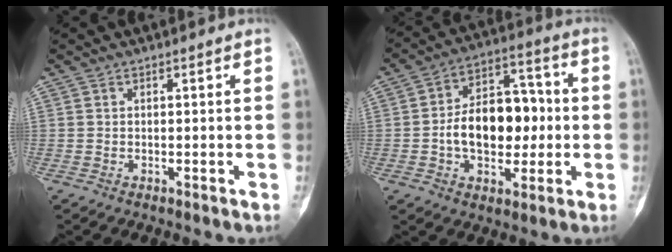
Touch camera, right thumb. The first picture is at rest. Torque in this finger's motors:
{"motor_torque": [0.41, 0.43, 0.64, -0.51, 0.13]}